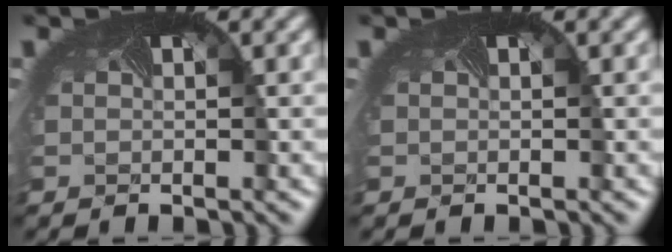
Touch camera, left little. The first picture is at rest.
{"total": 0.0}